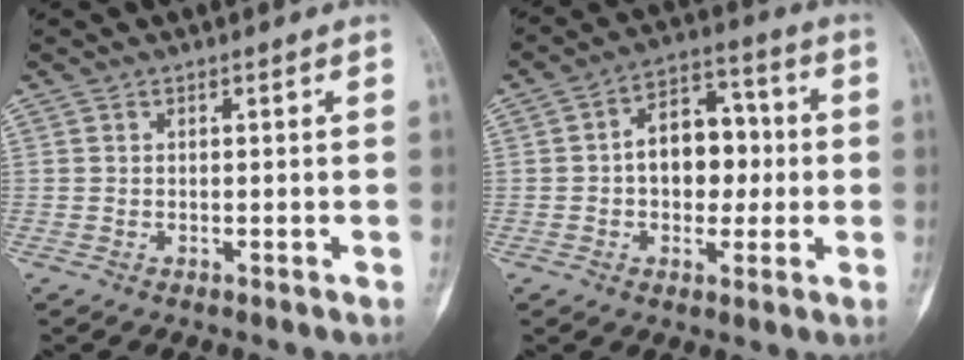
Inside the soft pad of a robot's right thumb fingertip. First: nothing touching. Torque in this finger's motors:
{"motor_torque": [0.16, 0.18, 0.64, -0.51, 0.02]}